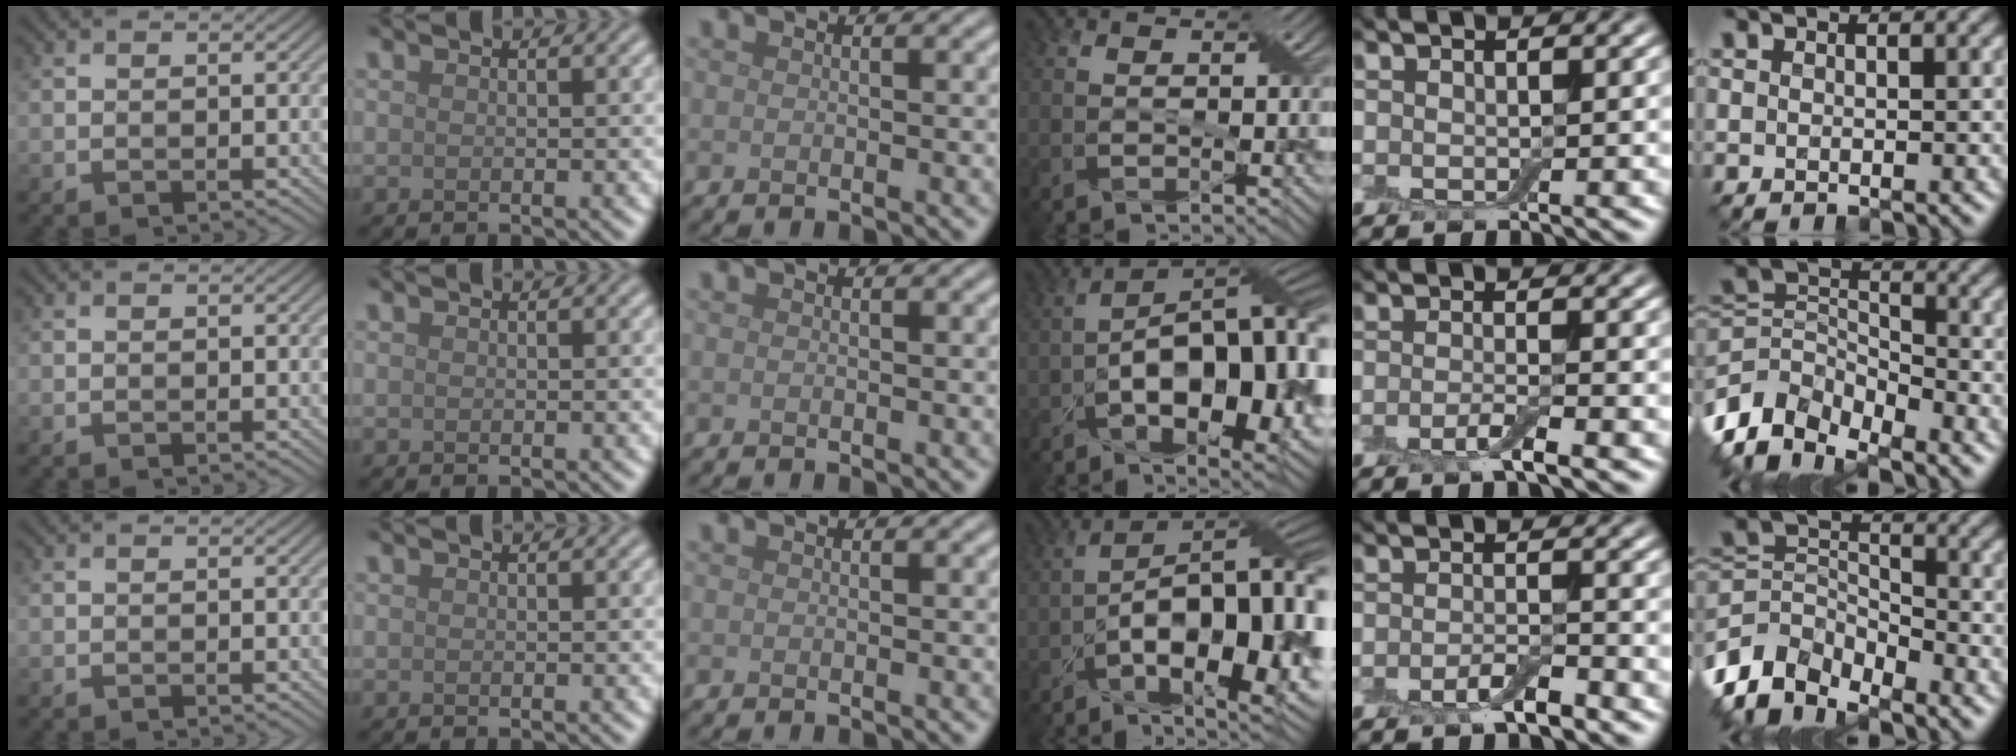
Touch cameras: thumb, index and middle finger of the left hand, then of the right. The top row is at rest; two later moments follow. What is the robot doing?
{"motion": "pour", "object": "bowl"}